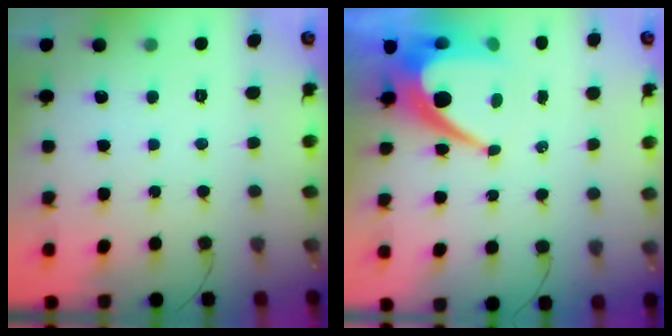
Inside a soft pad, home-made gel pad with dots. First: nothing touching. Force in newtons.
{"total": 12.8, "press": 12.8, "slide": 1.0}